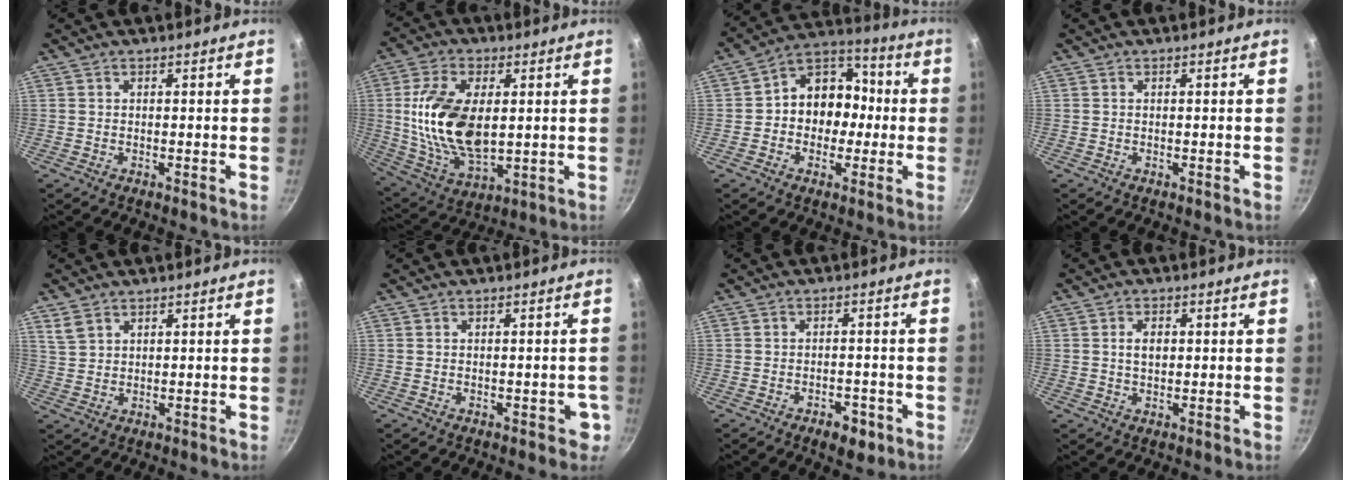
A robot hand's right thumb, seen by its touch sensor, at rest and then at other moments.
{"total": 17.5, "force": [1.8, 9.7, 14.5], "torque": [-0.268, -0.009, 0.043]}
{"total": 12.4, "force": [-0.8, 10.3, 6.9], "torque": [-0.045, 0.042, -0.032]}
{"total": 0.0}
{"total": 3.4, "force": [2.2, 2.1, 1.5], "torque": [-0.027, -0.003, 0.050]}
{"total": 2.7, "force": [-0.9, 1.6, 2.0], "torque": [0.004, 0.015, -0.010]}
{"total": 4.9, "force": [-2.8, 2.7, 3.0], "torque": [-0.026, 0.022, -0.029]}
{"total": 3.1, "force": [0.5, 2.1, 2.3], "torque": [-0.027, 0.003, 0.008]}